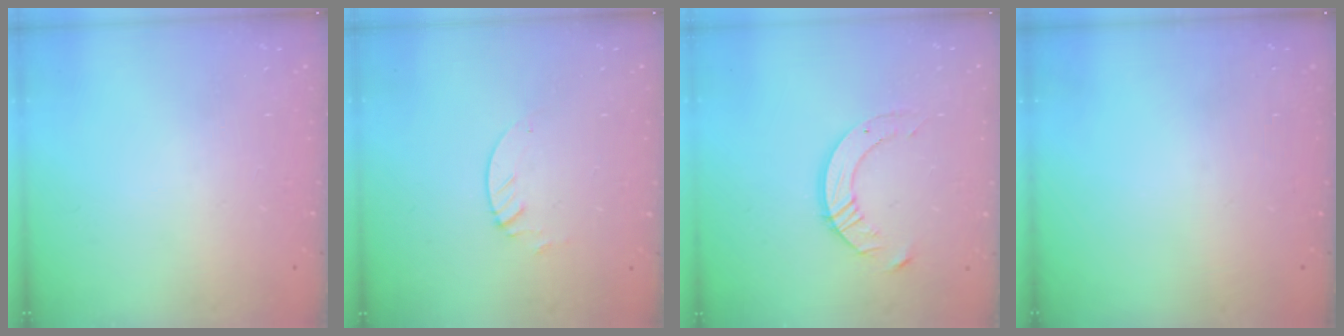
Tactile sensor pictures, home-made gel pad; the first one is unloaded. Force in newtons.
{"total": 2.1, "press": 2.1, "slide": 0.2}
{"total": 9.2, "press": 9.1, "slide": 0.8}
{"total": 0.0}